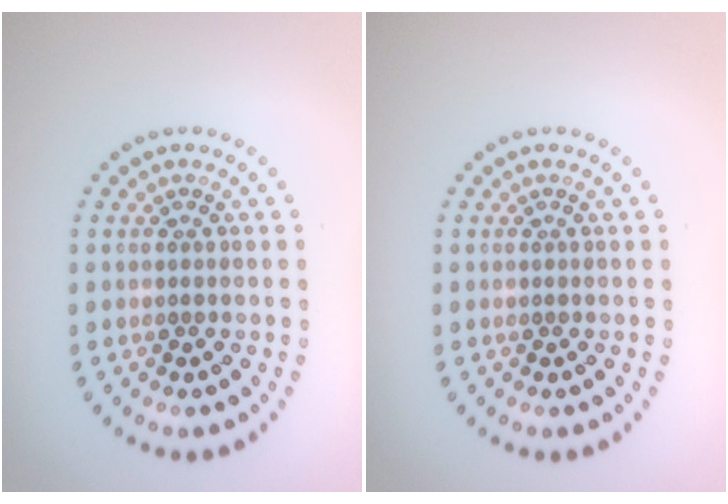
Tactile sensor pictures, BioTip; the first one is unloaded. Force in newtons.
{"total": 0.0}